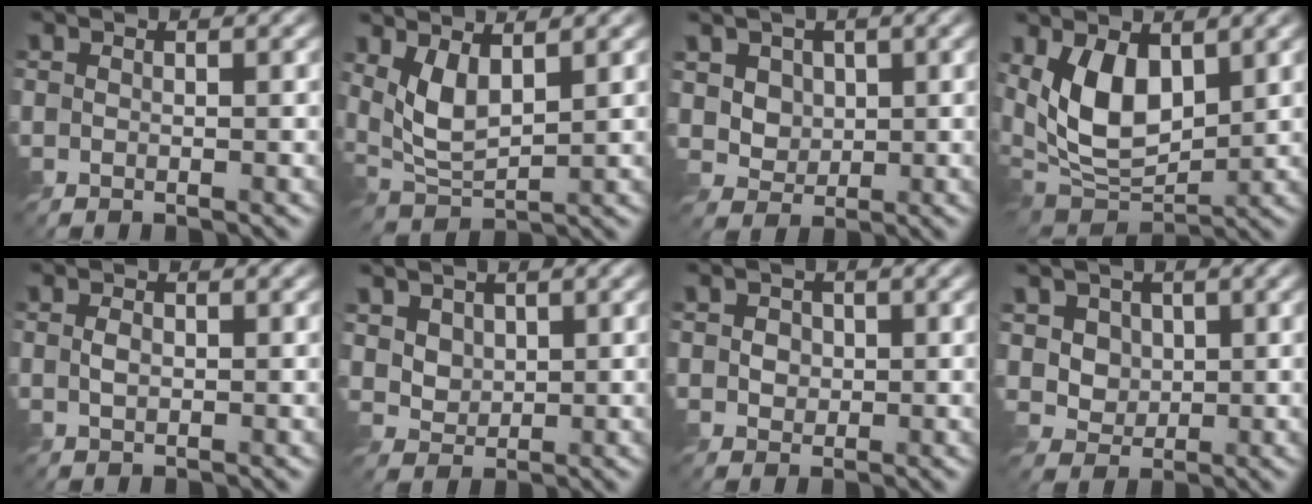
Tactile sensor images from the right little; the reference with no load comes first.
{"total": 4.1, "force": [1.5, 1.5, 3.5], "torque": [-0.082, -0.010, 0.034]}
{"total": 3.6, "force": [1.3, 2.9, 1.6], "torque": [-0.051, -0.003, 0.035]}
{"total": 7.1, "force": [1.9, 3.8, 5.7], "torque": [-0.115, -0.014, 0.034]}
{"total": 1.0, "force": [-0.2, 0.6, 0.8], "torque": [-0.020, 0.001, -0.006]}
{"total": 2.8, "force": [1.3, 2.1, 1.3], "torque": [-0.048, -0.006, 0.045]}
{"total": 2.0, "force": [0.2, 1.7, 1.0], "torque": [-0.022, 0.003, 0.002]}
{"total": 3.5, "force": [1.1, 3.0, 1.5], "torque": [-0.047, -0.003, 0.030]}